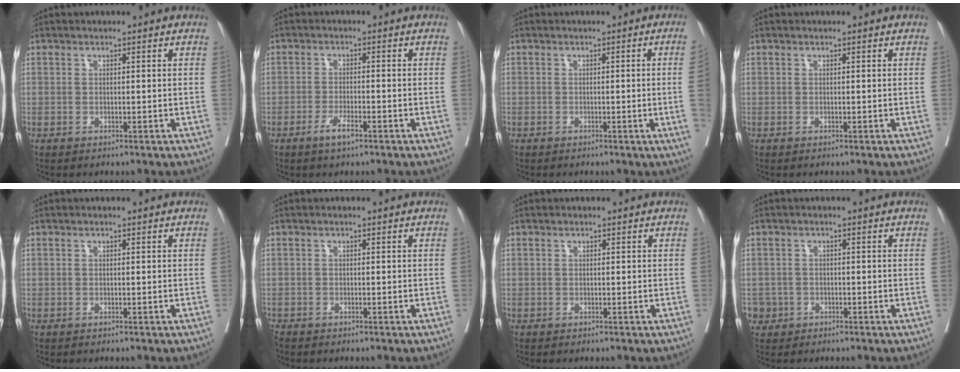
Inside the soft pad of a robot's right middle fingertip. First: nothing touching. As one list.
[{"total": 3.0, "force": [-1.8, 0.3, 2.3], "torque": [-0.046, -0.003, -0.034]}, {"total": 3.1, "force": [-0.5, -1.3, 2.7], "torque": [-0.032, -0.004, -0.006]}, {"total": 0.0}, {"total": 0.0}, {"total": 1.1, "force": [-1.0, 0.3, 0.2], "torque": [-0.009, -0.005, -0.021]}, {"total": 0.0}, {"total": 2.1, "force": [-0.8, 1.9, 0.0], "torque": [0.003, 0.009, -0.015]}]